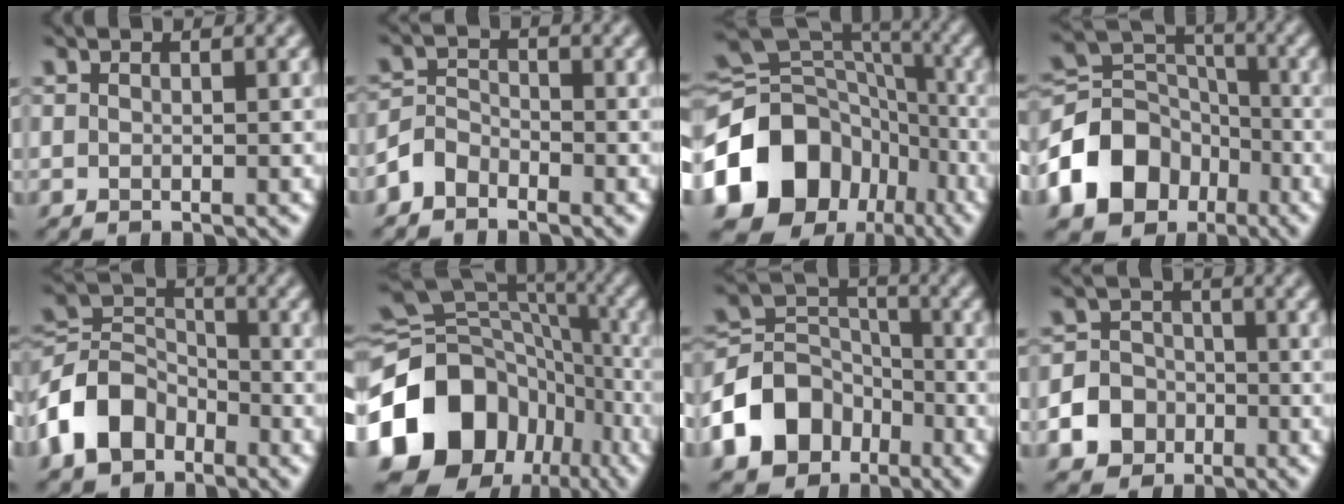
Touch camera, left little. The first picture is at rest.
{"total": 2.3, "force": [-1.8, 1.3, 0.5], "torque": [-0.009, 0.012, -0.043]}
{"total": 14.6, "force": [-6.1, 11.4, 6.8], "torque": [-0.156, 0.011, -0.123]}
{"total": 10.8, "force": [-5.1, 8.2, 4.8], "torque": [-0.110, 0.010, -0.107]}
{"total": 6.3, "force": [-3.5, 4.4, 2.9], "torque": [-0.057, 0.007, -0.084]}
{"total": 16.9, "force": [-7.2, 13.0, 8.1], "torque": [-0.190, 0.007, -0.136]}
{"total": 9.2, "force": [-4.8, 6.9, 3.6], "torque": [-0.070, 0.004, -0.105]}
{"total": 6.9, "force": [-3.2, 5.9, 1.3], "torque": [-0.021, -0.008, -0.074]}